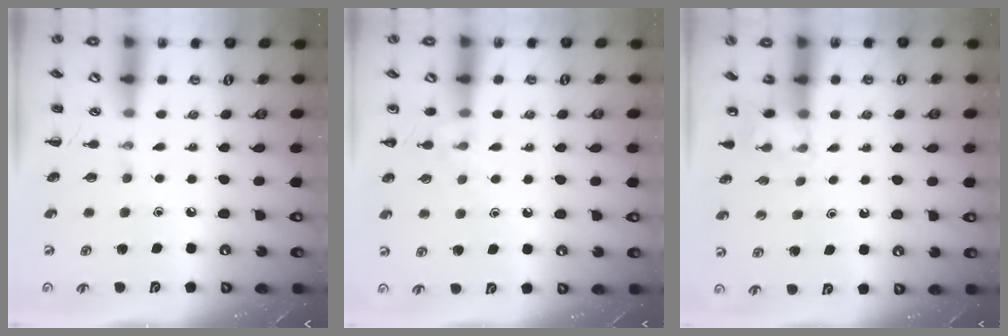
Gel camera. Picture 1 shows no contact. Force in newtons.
{"total": 7.9, "press": 7.7, "slide": 1.8}
{"total": 3.9, "press": 3.7, "slide": 1.0}